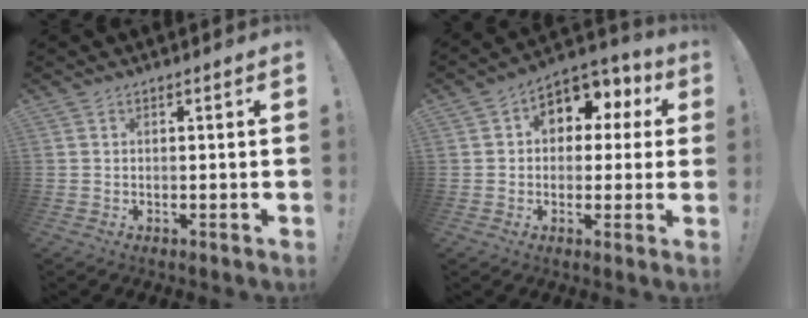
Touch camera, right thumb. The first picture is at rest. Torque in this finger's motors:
{"motor_torque": [1.25, 2.32, 0.08, 0.13, 0.04]}